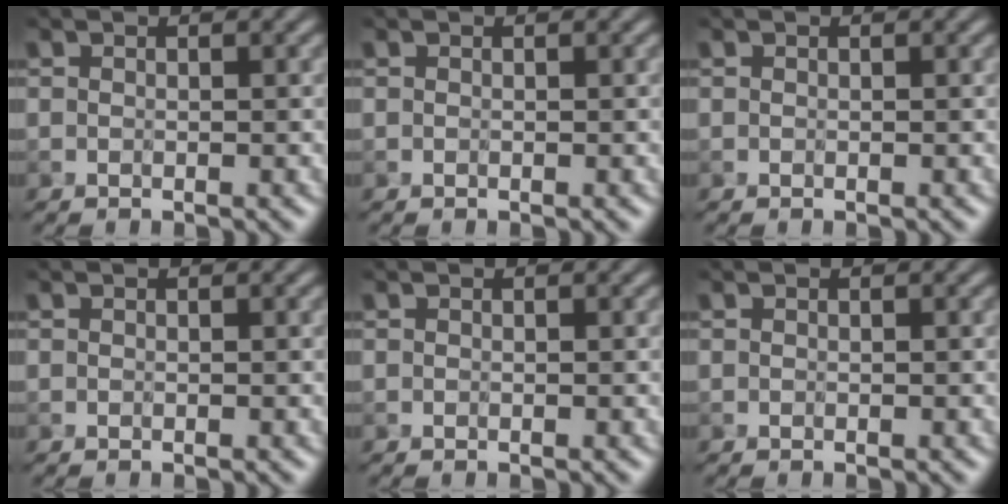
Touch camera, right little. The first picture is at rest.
{"total": 0.0}
{"total": 0.0}
{"total": 0.0}
{"total": 0.0}
{"total": 0.0}